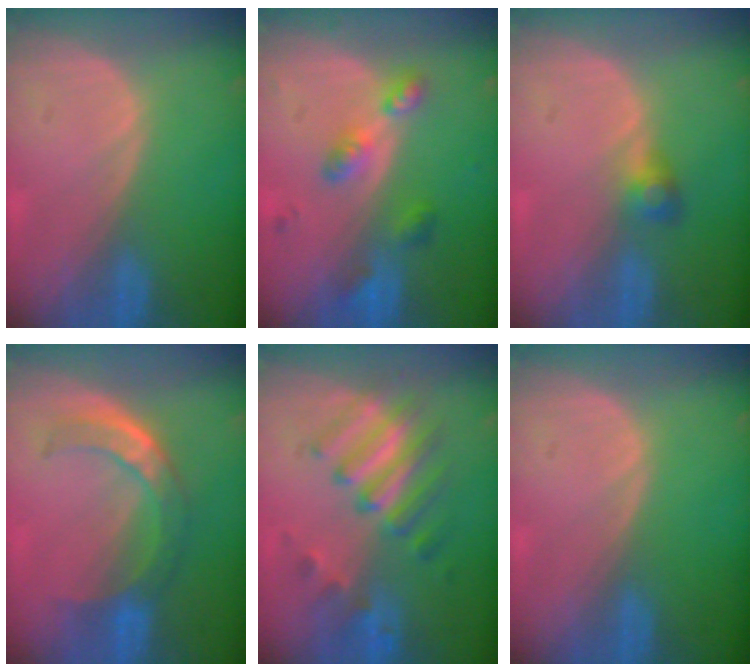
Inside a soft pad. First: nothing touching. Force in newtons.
{"total": 5.1, "press": 5.1, "slide": 0.4}
{"total": 2.5, "press": 2.4, "slide": 0.7}
{"total": 7.9, "press": 6.6, "slide": 4.3}
{"total": 7.6, "press": 7.5, "slide": 1.0}
{"total": 0.0}